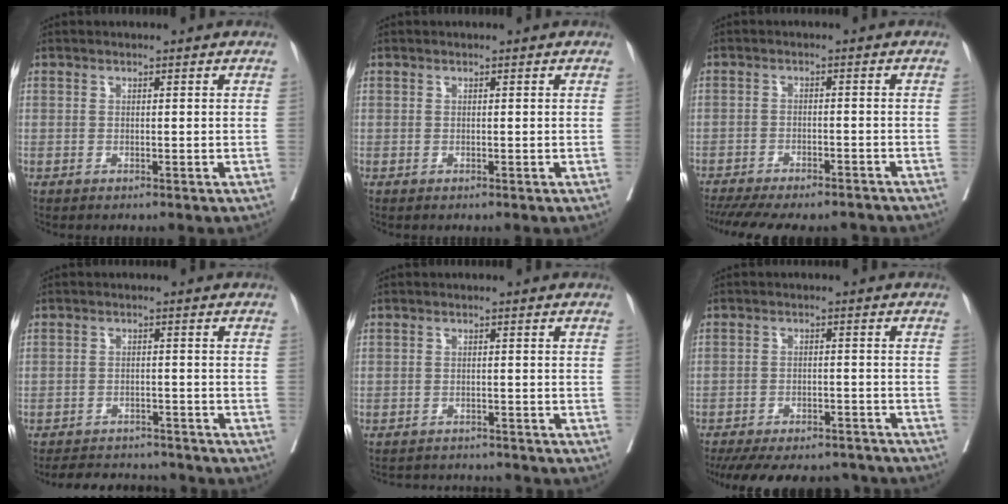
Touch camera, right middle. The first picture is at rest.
{"total": 0.0}
{"total": 16.5, "force": [-14.4, 4.4, 6.9], "torque": [-0.154, -0.016, -0.195]}
{"total": 9.6, "force": [-8.9, 3.1, 2.1], "torque": [-0.027, 0.007, -0.117]}
{"total": 7.7, "force": [-7.5, 1.2, 1.2], "torque": [-0.017, 0.004, -0.099]}
{"total": 19.1, "force": [-16.8, 5.9, 6.9], "torque": [-0.151, -0.011, -0.223]}